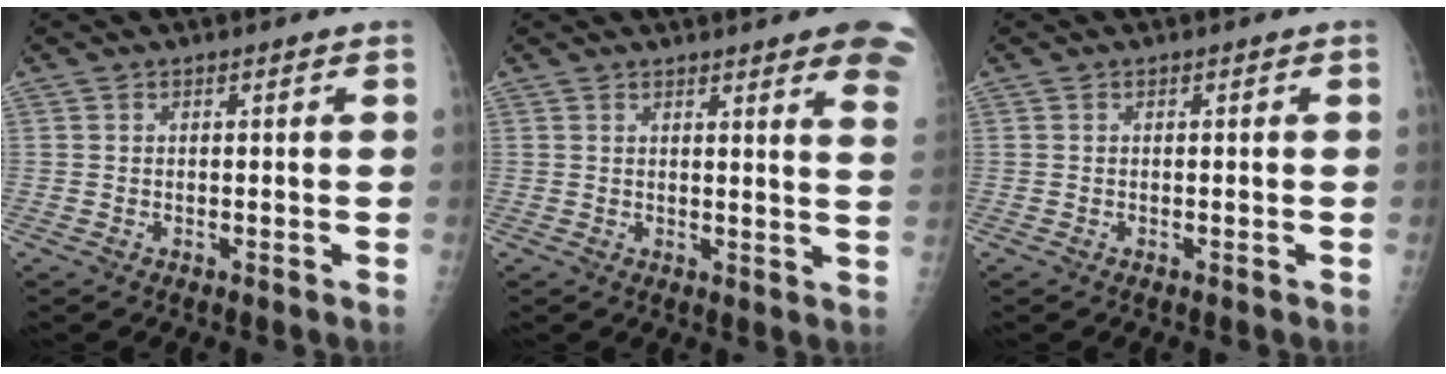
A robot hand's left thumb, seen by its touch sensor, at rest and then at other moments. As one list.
[{"total": 12.5, "force": [8.8, 1.5, 8.8], "torque": [-0.084, -0.032, 0.081]}, {"total": 0.0}]